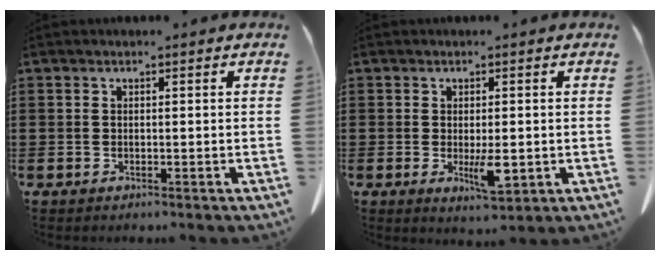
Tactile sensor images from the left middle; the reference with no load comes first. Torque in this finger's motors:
{"motor_torque": [0.15, 0.07, 0.47, 0.05]}